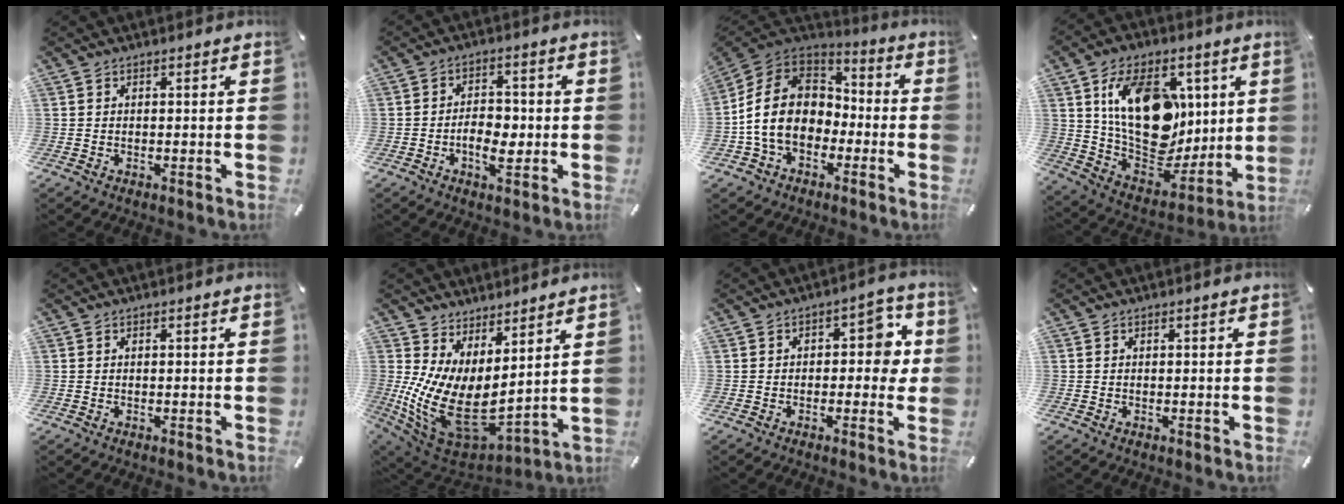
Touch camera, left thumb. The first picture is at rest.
{"total": 6.6, "force": [-1.7, 4.1, 4.9], "torque": [-0.082, 0.008, -0.031]}
{"total": 14.3, "force": [-3.3, 11.5, 7.9], "torque": [-0.176, 0.027, -0.062]}
{"total": 20.9, "force": [5.9, 14.0, 14.4], "torque": [-0.245, -0.029, 0.108]}
{"total": 0.0}
{"total": 13.5, "force": [0.4, 7.9, 11.0], "torque": [-0.230, -0.050, 0.019]}
{"total": 7.6, "force": [0.5, 4.7, 6.0], "torque": [-0.067, 0.002, -0.001]}
{"total": 0.0}